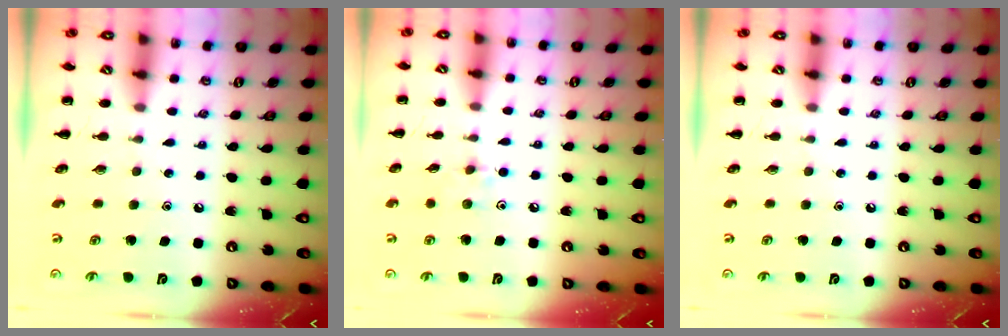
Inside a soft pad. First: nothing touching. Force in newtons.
{"total": 6.8, "press": 6.5, "slide": 1.9}
{"total": 0.0}